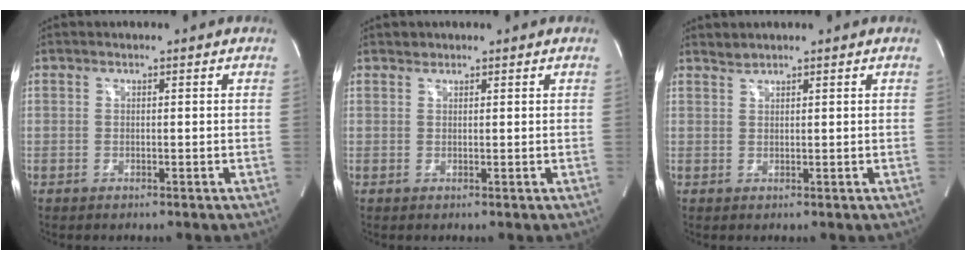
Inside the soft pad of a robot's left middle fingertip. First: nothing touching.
{"total": 0.7, "force": [0.6, 0.4, -0.1], "torque": [0.001, 0.001, 0.008]}
{"total": 1.0, "force": [1.0, -0.1, -0.1], "torque": [-0.004, 0.002, 0.023]}